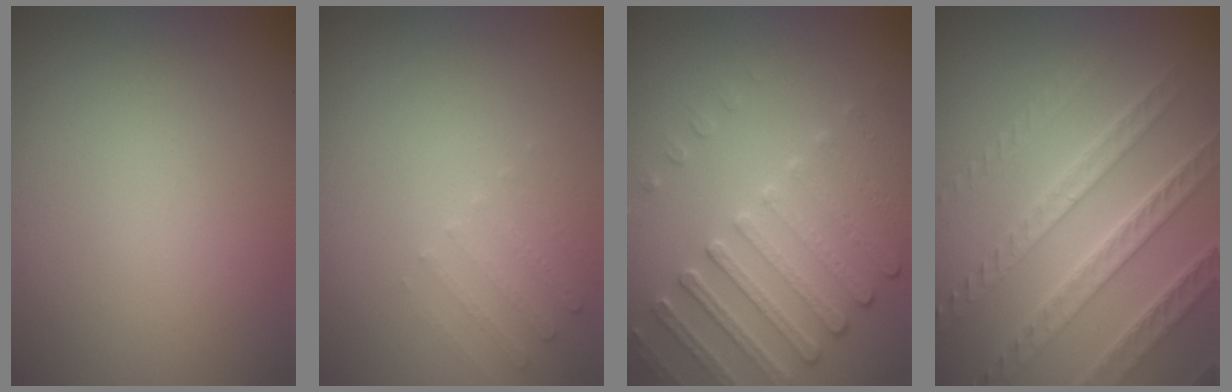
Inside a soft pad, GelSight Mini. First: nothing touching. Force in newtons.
{"total": 1.6, "press": 1.6, "slide": 0.4}
{"total": 4.0, "press": 3.7, "slide": 1.6}
{"total": 7.5, "press": 5.6, "slide": 5.0}